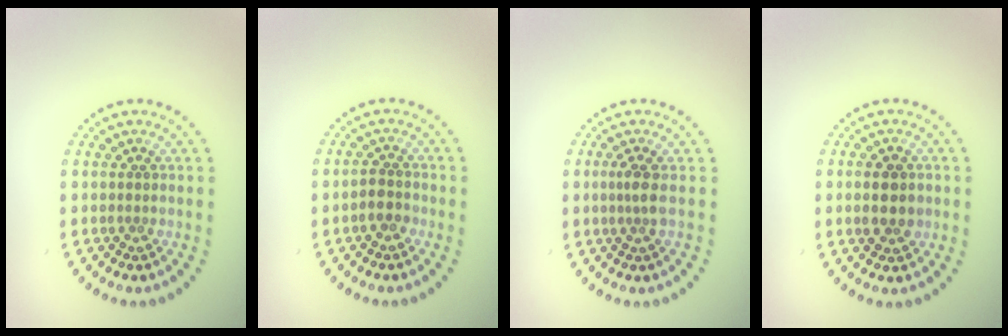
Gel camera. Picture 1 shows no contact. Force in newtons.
{"total": 1.7, "press": 1.5, "slide": 0.7}
{"total": 1.4, "press": 1.0, "slide": 1.0}
{"total": 2.6, "press": 2.6, "slide": 0.2}